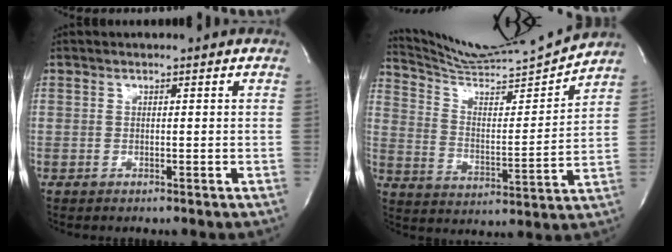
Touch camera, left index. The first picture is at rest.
{"total": 15.1, "force": [14.7, -1.6, 3.1], "torque": [-0.064, -0.029, 0.241]}